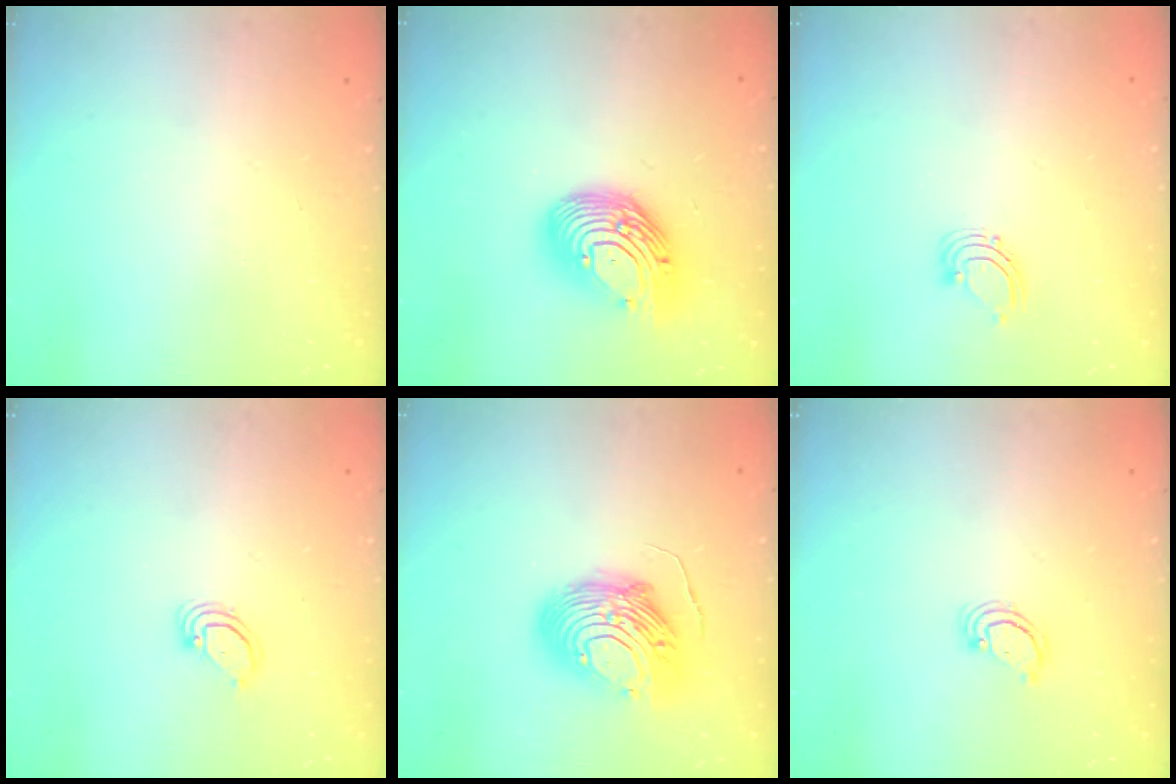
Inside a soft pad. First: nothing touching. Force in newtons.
{"total": 16.1, "press": 16.0, "slide": 2.0}
{"total": 2.9, "press": 2.9, "slide": 0.2}
{"total": 2.9, "press": 2.9, "slide": 0.3}
{"total": 14.9, "press": 14.9, "slide": 1.5}
{"total": 2.9, "press": 2.8, "slide": 0.3}